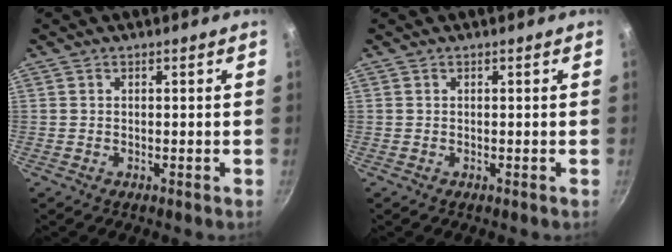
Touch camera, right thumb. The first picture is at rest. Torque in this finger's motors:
{"motor_torque": [-0.01, 0.00, 0.00, 0.00, 0.00]}